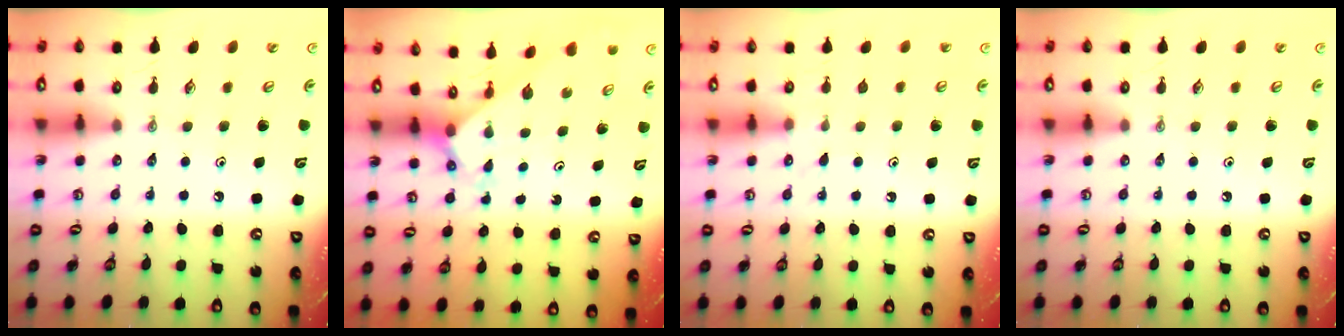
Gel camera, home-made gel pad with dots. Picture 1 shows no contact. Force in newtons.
{"total": 2.3, "press": 2.3, "slide": 0.2}
{"total": 4.5, "press": 4.5, "slide": 0.6}
{"total": 0.0}